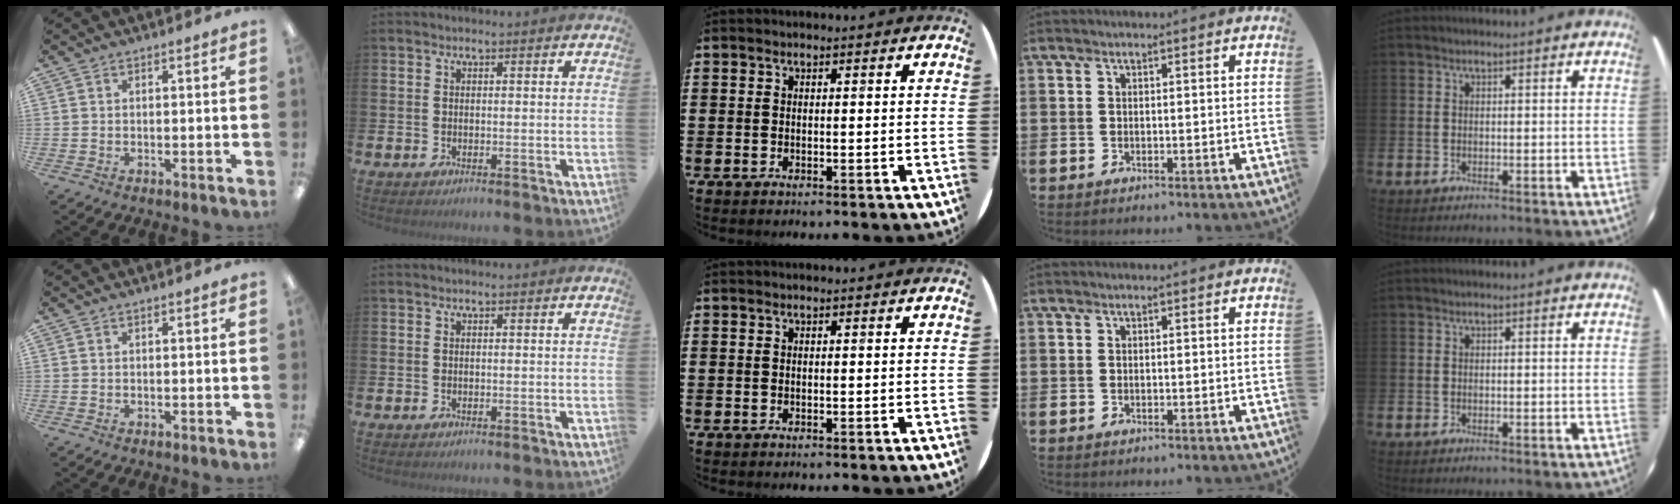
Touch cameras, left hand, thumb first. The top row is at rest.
{}